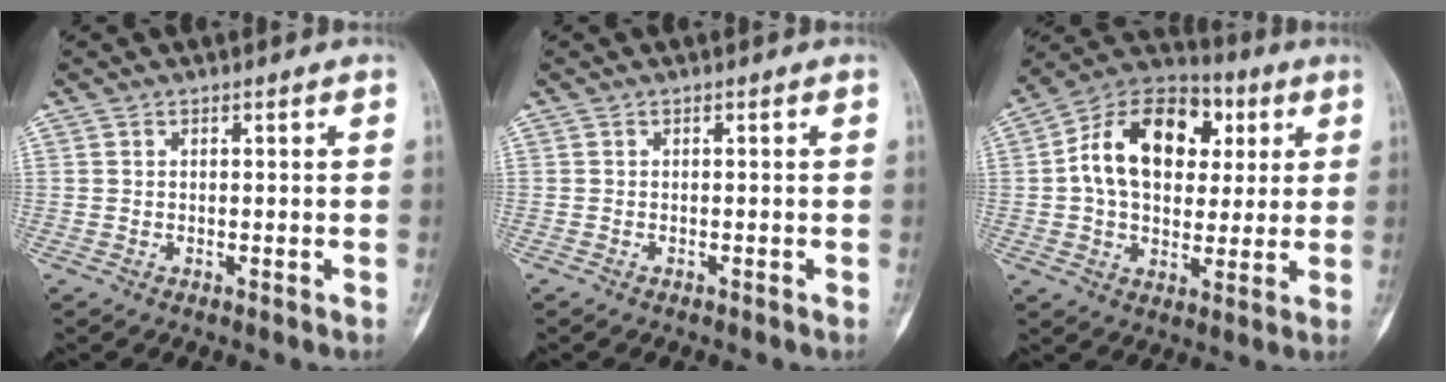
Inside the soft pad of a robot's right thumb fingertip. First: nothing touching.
{"total": 0.0}
{"total": 18.9, "force": [3.8, 13.0, 13.2], "torque": [-0.188, 0.016, 0.056]}